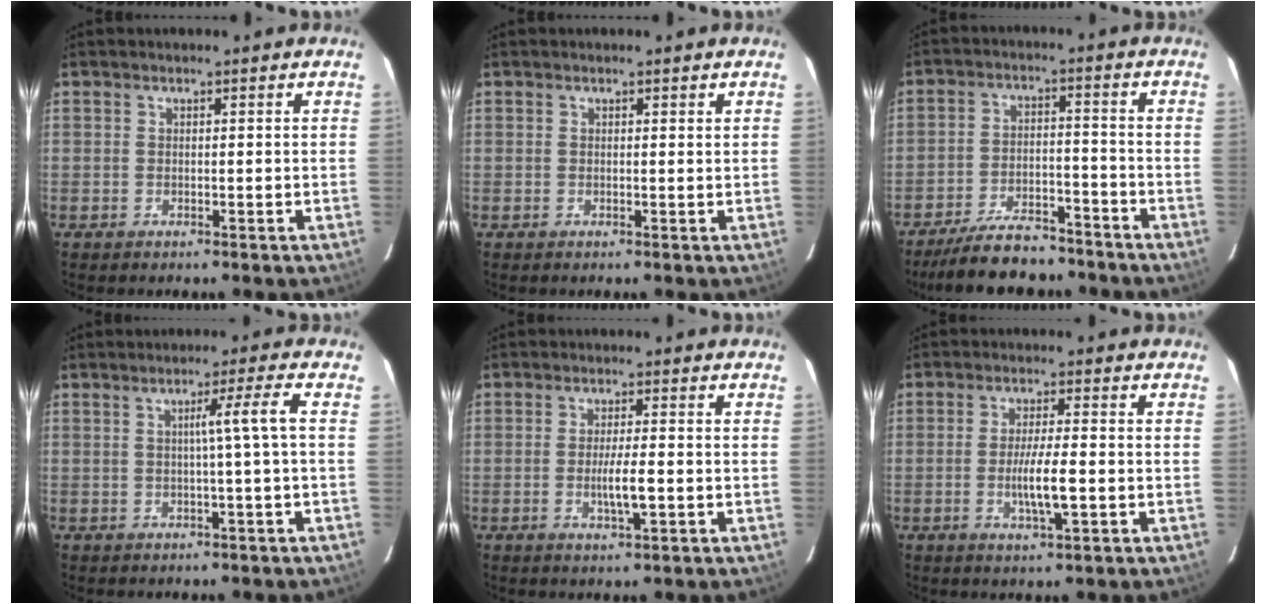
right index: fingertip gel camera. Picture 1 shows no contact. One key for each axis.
{"total": 0.8, "fx": 0.7, "fy": 0.2, "fz": 0.4, "tx": -0.006, "ty": 0.006, "tz": 0.010}
{"total": 10.2, "fx": -9.0, "fy": 3.2, "fz": 3.7, "tx": -0.063, "ty": 0.000, "tz": -0.151}
{"total": 3.9, "fx": 0.2, "fy": -1.5, "fz": 3.7, "tx": -0.059, "ty": 0.004, "tz": 0.005}
{"total": 4.1, "fx": -0.9, "fy": 0.2, "fz": 4.0, "tx": -0.072, "ty": -0.005, "tz": -0.016}
{"total": 5.7, "fx": -1.2, "fy": 0.3, "fz": 5.5, "tx": -0.102, "ty": -0.009, "tz": -0.021}